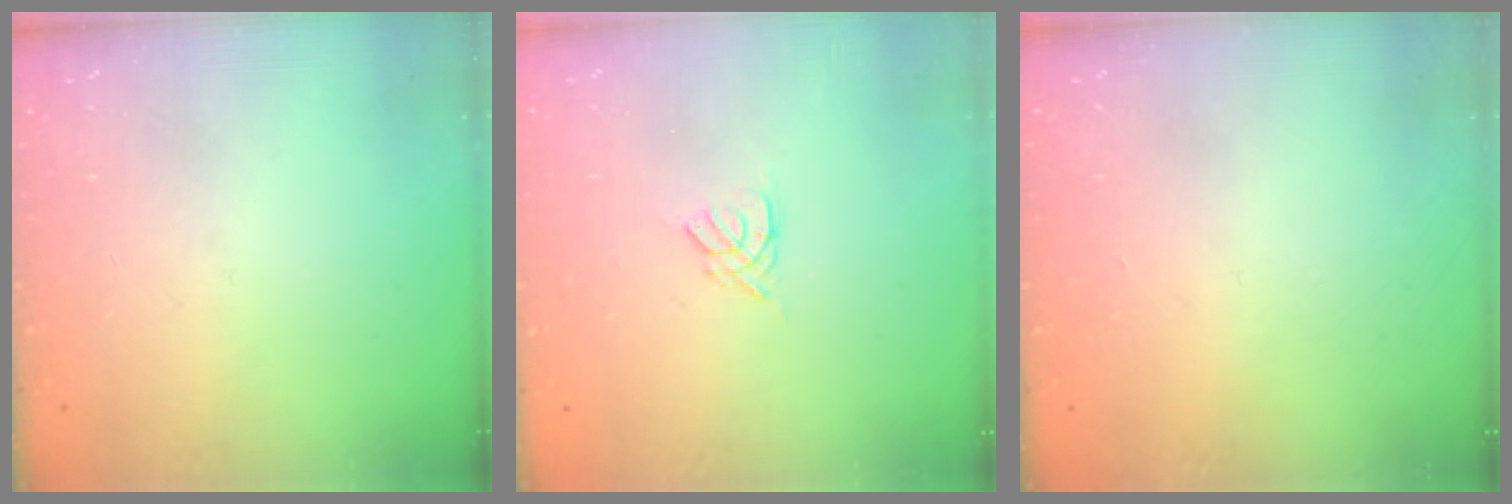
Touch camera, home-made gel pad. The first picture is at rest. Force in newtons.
{"total": 2.7, "press": 2.7, "slide": 0.5}
{"total": 1.0, "press": 0.9, "slide": 0.2}